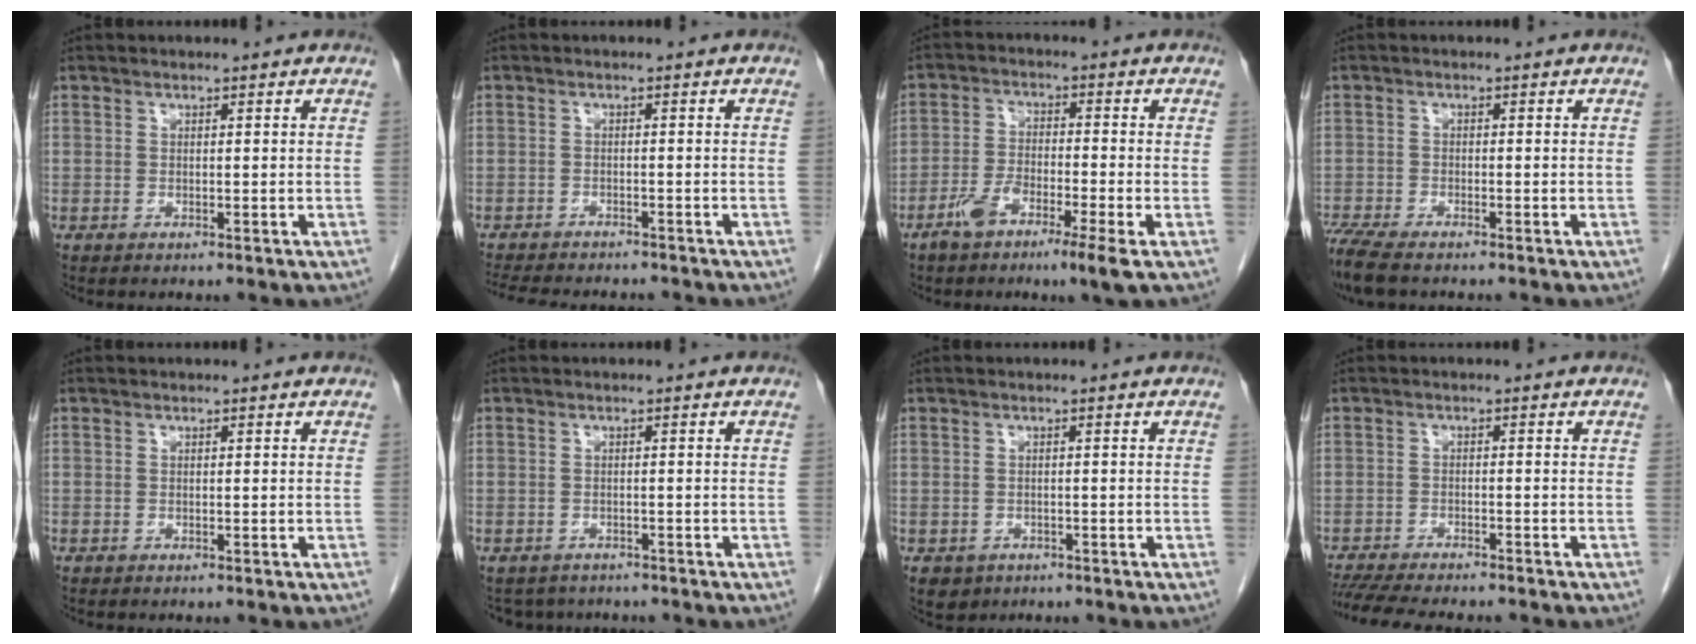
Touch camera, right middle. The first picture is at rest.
{"total": 11.3, "force": [-10.0, 2.9, 4.3], "torque": [-0.081, -0.008, -0.136]}
{"total": 7.4, "force": [-4.3, 0.6, 6.0], "torque": [-0.120, -0.005, -0.081]}
{"total": 6.6, "force": [-5.4, 1.5, 3.5], "torque": [-0.074, -0.018, -0.098]}
{"total": 0.0}
{"total": 4.6, "force": [-4.0, 2.1, 0.2], "torque": [0.003, 0.000, -0.054]}
{"total": 2.9, "force": [-1.6, 2.3, 0.6], "torque": [-0.010, 0.001, -0.020]}
{"total": 12.2, "force": [-10.8, 2.0, 5.4], "torque": [-0.086, -0.015, -0.154]}